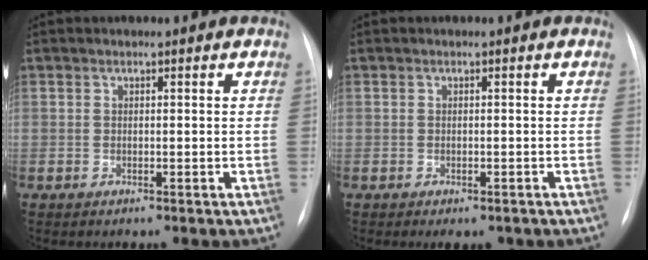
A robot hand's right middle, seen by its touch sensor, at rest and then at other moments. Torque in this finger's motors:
{"motor_torque": [0.17, -0.18, -0.02, 0.00]}